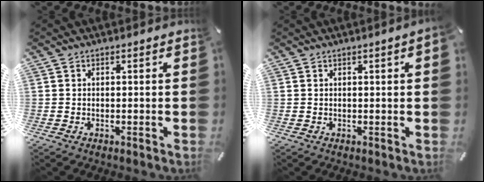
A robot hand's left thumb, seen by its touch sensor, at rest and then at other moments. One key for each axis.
{"total": 1.8, "fx": 0.5, "fy": 0.0, "fz": 1.8, "tx": -0.032, "ty": 0.000, "tz": 0.007}